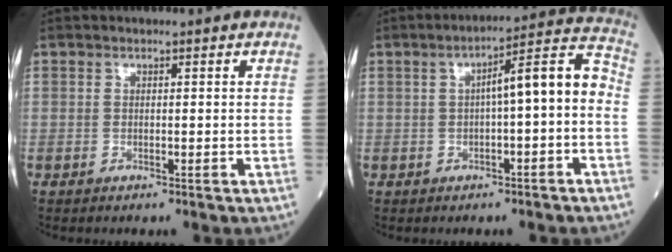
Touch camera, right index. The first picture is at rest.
{"total": 8.3, "force": [-0.6, 1.2, 8.2], "torque": [-0.113, 0.034, -0.009]}